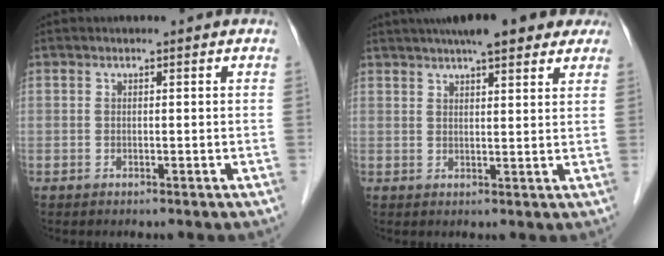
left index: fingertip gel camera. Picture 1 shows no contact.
{"total": 13.0, "force": [10.1, 3.0, 7.6], "torque": [-0.111, 0.037, 0.131]}